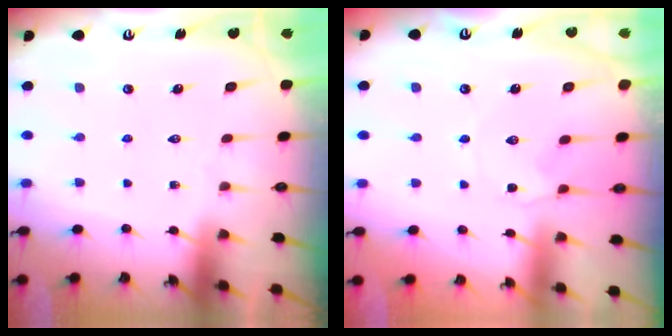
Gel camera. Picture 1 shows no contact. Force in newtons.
{"total": 1.8, "press": 1.8, "slide": 0.4}